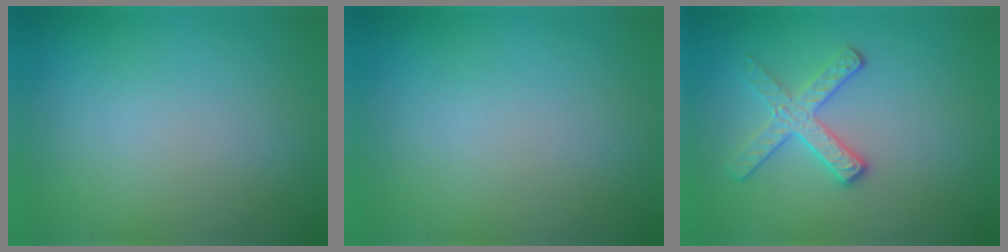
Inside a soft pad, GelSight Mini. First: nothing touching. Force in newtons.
{"total": 0.0}
{"total": 2.8, "press": 2.7, "slide": 0.6}